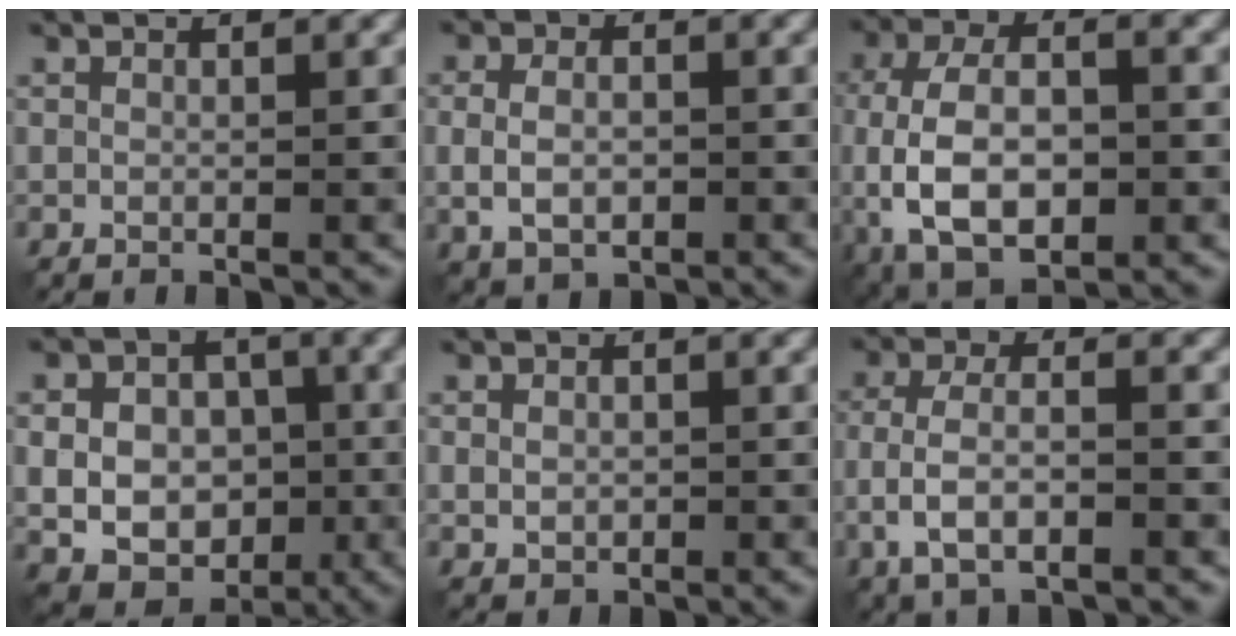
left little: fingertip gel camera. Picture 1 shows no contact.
{"total": 3.8, "force": [-0.6, 2.6, 2.7], "torque": [-0.046, -0.002, -0.006]}
{"total": 10.9, "force": [-2.6, 6.0, 8.7], "torque": [-0.190, -0.008, -0.048]}
{"total": 10.3, "force": [-1.1, 8.4, 5.8], "torque": [-0.082, 0.007, -0.031]}
{"total": 1.4, "force": [-0.1, 1.2, 0.8], "torque": [-0.013, -0.002, 0.000]}
{"total": 4.9, "force": [-2.1, 2.0, 4.0], "torque": [-0.086, 0.001, -0.044]}